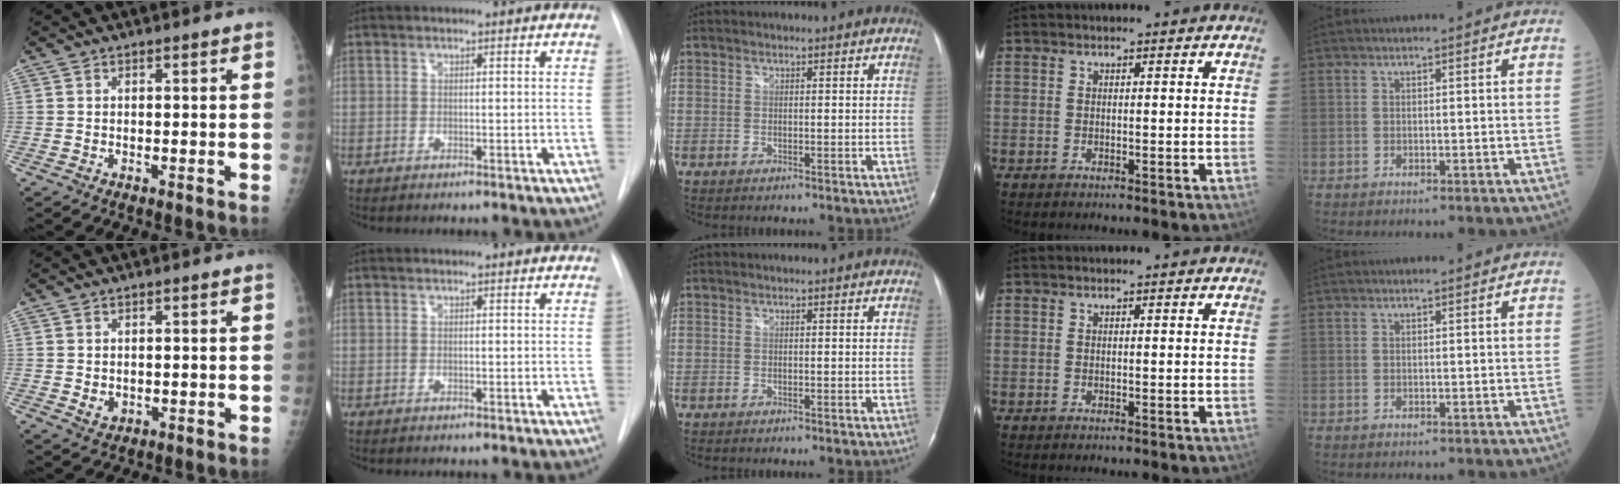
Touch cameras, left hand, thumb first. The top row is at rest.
{"thumb": {"total": 2.5, "force": [-0.3, 2.0, 1.4], "torque": [-0.013, 0.000, 0.004]}}